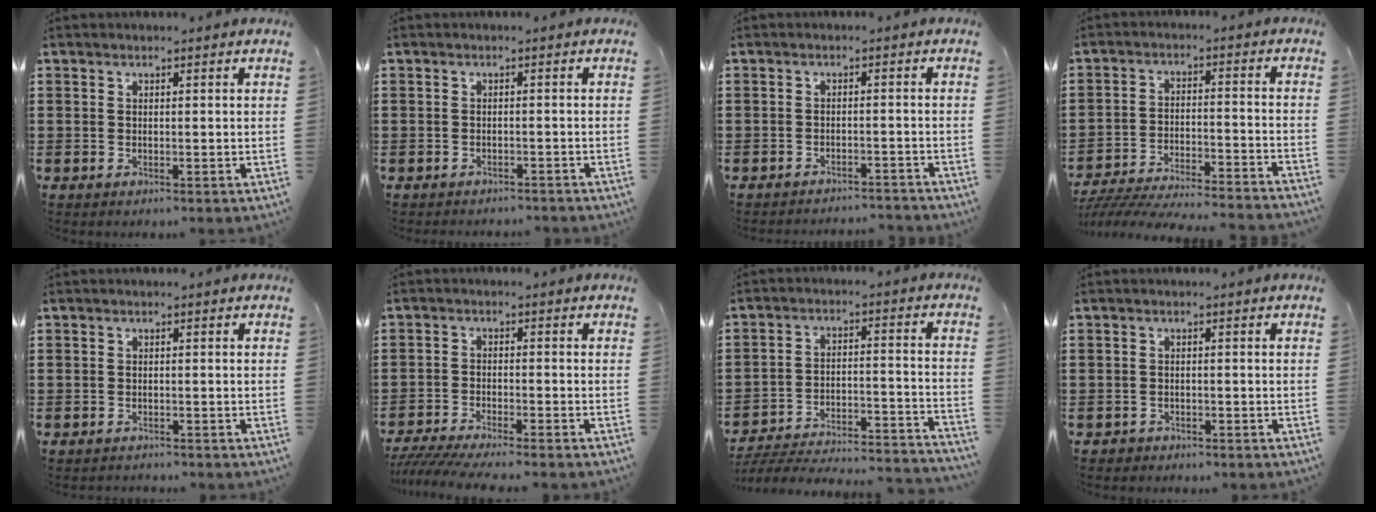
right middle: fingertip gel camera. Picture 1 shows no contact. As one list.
[{"total": 1.1, "force": [-1.1, 0.1, -0.1], "torque": [-0.002, 0.003, -0.025]}, {"total": 2.2, "force": [-2.2, 0.0, 0.0], "torque": [-0.006, 0.002, -0.047]}, {"total": 5.5, "force": [-5.4, 0.0, 1.4], "torque": [-0.034, -0.008, -0.109]}, {"total": 0.9, "force": [-0.9, -0.1, -0.1], "torque": [-0.002, 0.000, -0.020]}, {"total": 4.1, "force": [-3.8, -0.1, 1.5], "torque": [-0.038, -0.013, -0.079]}, {"total": 4.0, "force": [-3.7, 0.3, 1.4], "torque": [-0.036, -0.016, -0.083]}, {"total": 1.1, "force": [-1.1, 0.3, -0.1], "torque": [-0.002, 0.002, -0.025]}]